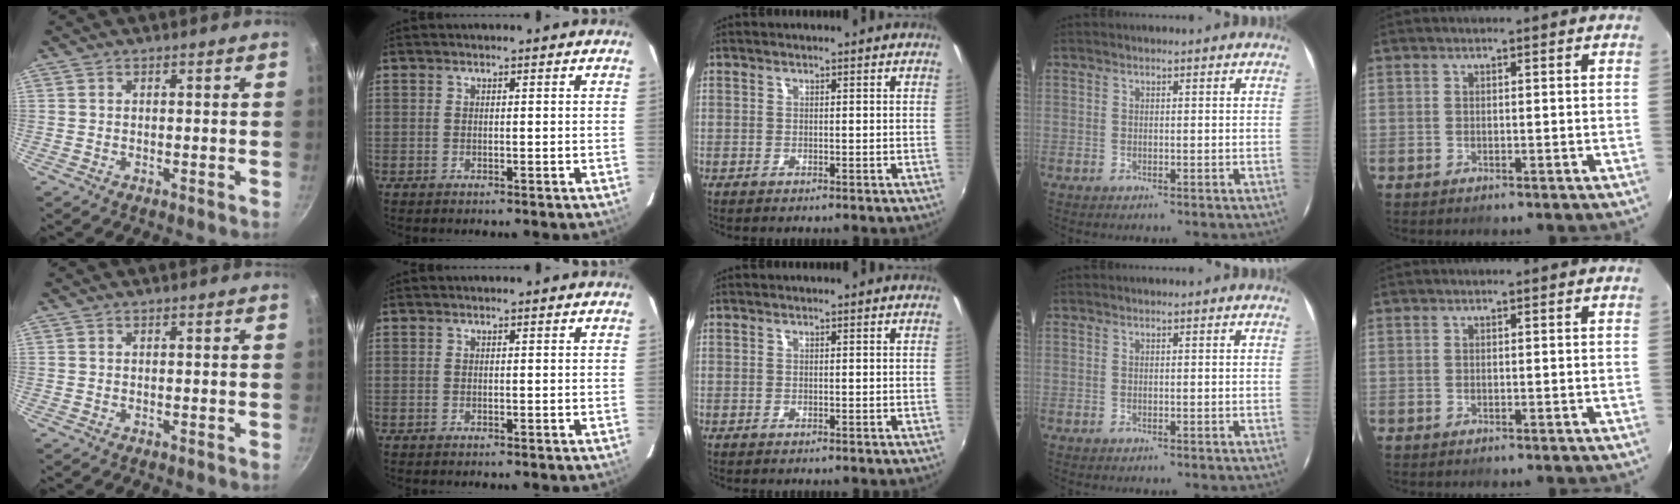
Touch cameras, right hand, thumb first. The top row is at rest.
{}